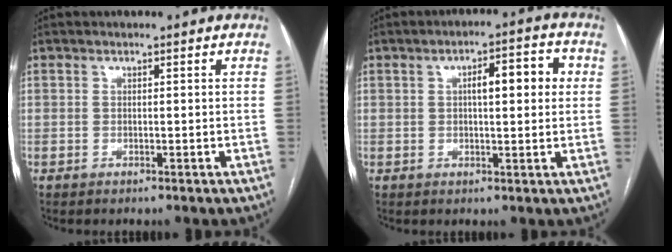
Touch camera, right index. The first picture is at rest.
{"total": 6.8, "force": [1.4, 1.8, 6.4], "torque": [-0.093, 0.021, 0.018]}